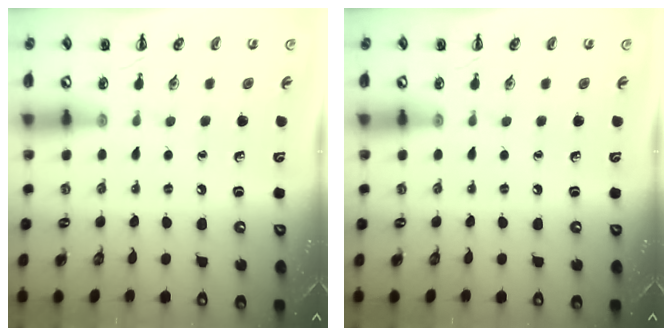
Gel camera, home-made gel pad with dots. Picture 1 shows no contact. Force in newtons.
{"total": 0.0}